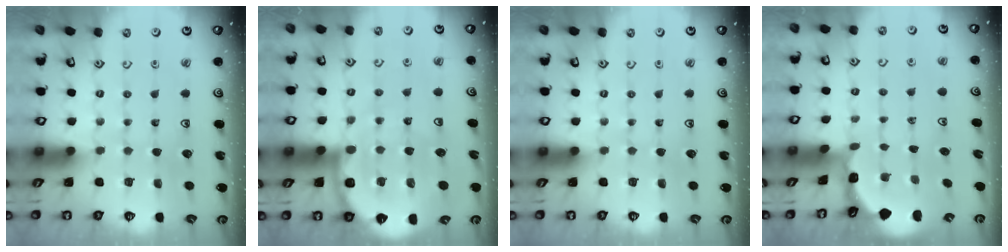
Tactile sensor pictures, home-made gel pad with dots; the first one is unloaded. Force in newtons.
{"total": 10.0, "press": 9.9, "slide": 1.3}
{"total": 0.0}
{"total": 1.6, "press": 1.6, "slide": 0.2}